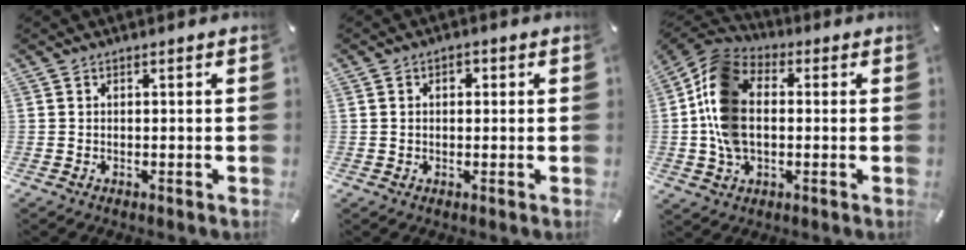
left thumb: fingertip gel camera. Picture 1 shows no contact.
{"total": 2.5, "force": [0.2, 1.9, 1.6], "torque": [-0.018, 0.003, -0.003]}
{"total": 14.1, "force": [-0.6, 10.0, 9.9], "torque": [-0.225, 0.015, -0.010]}